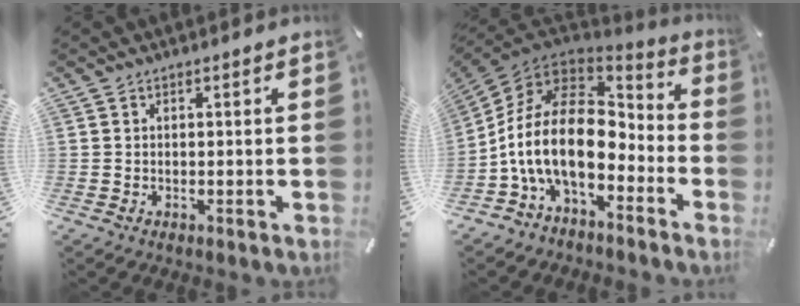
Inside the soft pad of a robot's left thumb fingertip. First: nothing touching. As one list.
[{"total": 20.8, "force": [-3.9, 13.0, 15.8], "torque": [-0.334, 0.012, -0.067]}]